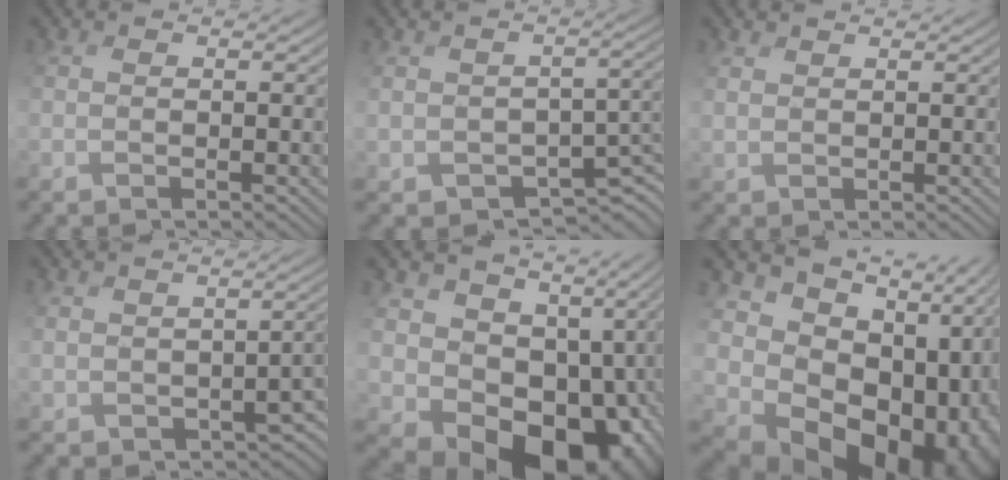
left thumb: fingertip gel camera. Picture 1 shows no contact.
{"total": 3.3, "force": [-2.1, 2.3, 1.1], "torque": [-0.016, -0.013, -0.024]}
{"total": 1.6, "force": [1.3, -0.2, -1.0], "torque": [0.013, 0.000, 0.024]}
{"total": 4.0, "force": [-1.6, 2.9, 2.2], "torque": [-0.036, -0.020, -0.006]}
{"total": 13.5, "force": [-0.6, 11.5, 7.2], "torque": [-0.114, -0.057, 0.033]}
{"total": 17.4, "force": [-1.6, 14.0, 10.3], "torque": [-0.132, -0.061, 0.026]}